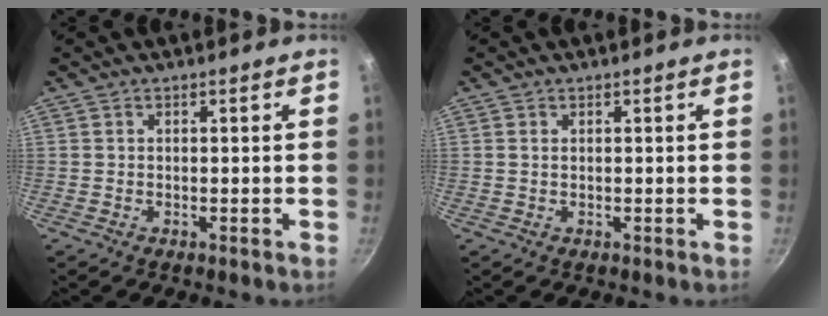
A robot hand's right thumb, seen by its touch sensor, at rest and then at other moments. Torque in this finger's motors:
{"motor_torque": [-0.22, -0.08, -0.09, -0.04, -0.02]}